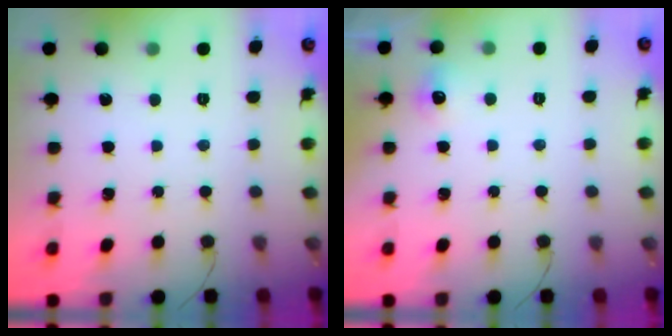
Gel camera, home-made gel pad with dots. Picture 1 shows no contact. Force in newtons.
{"total": 5.7, "press": 5.5, "slide": 1.5}